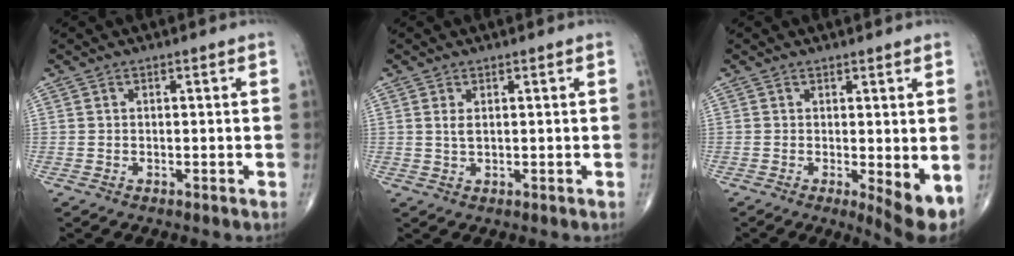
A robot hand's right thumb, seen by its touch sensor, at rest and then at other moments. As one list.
[{"total": 1.6, "force": [0.6, 0.7, 1.4], "torque": [-0.028, -0.001, 0.017]}, {"total": 5.8, "force": [-0.4, 1.6, 5.5], "torque": [-0.075, -0.016, -0.003]}]